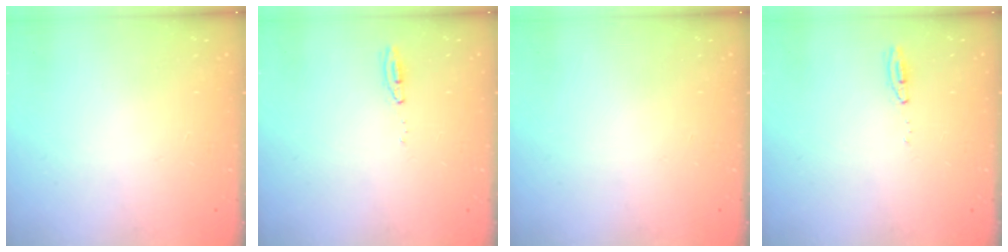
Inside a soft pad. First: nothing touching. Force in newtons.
{"total": 11.2, "press": 5.8, "slide": 9.6}
{"total": 0.0}
{"total": 11.2, "press": 5.8, "slide": 9.6}